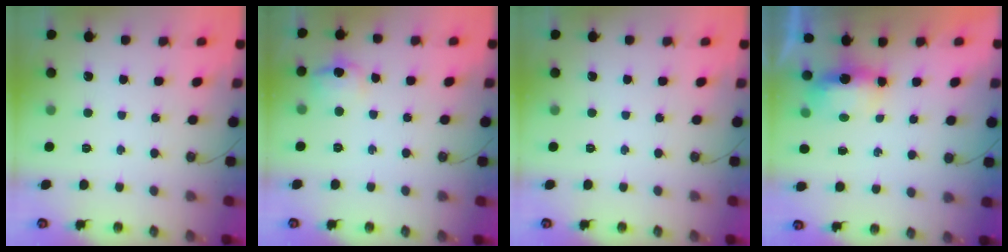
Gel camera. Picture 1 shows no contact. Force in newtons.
{"total": 9.0, "press": 9.0, "slide": 0.9}
{"total": 0.0}
{"total": 5.8, "press": 5.7, "slide": 1.1}